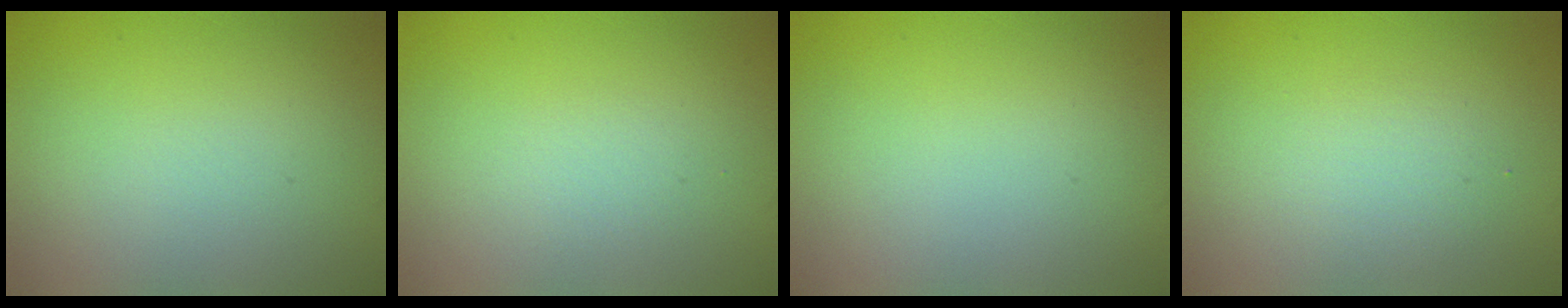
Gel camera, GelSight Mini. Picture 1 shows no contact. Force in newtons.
{"total": 0.9, "press": 0.9, "slide": 0.1}
{"total": 0.0}
{"total": 1.7, "press": 1.7, "slide": 0.1}